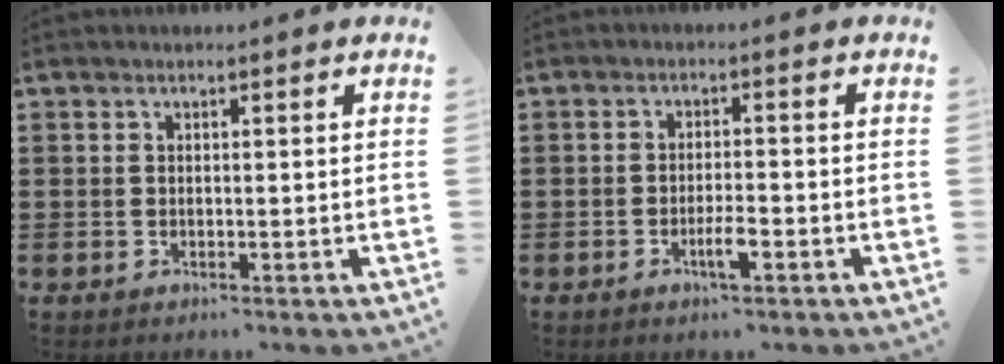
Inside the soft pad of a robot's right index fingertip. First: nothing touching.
{"total": 3.2, "force": [-1.6, 0.7, 2.7], "torque": [-0.052, 0.001, -0.032]}